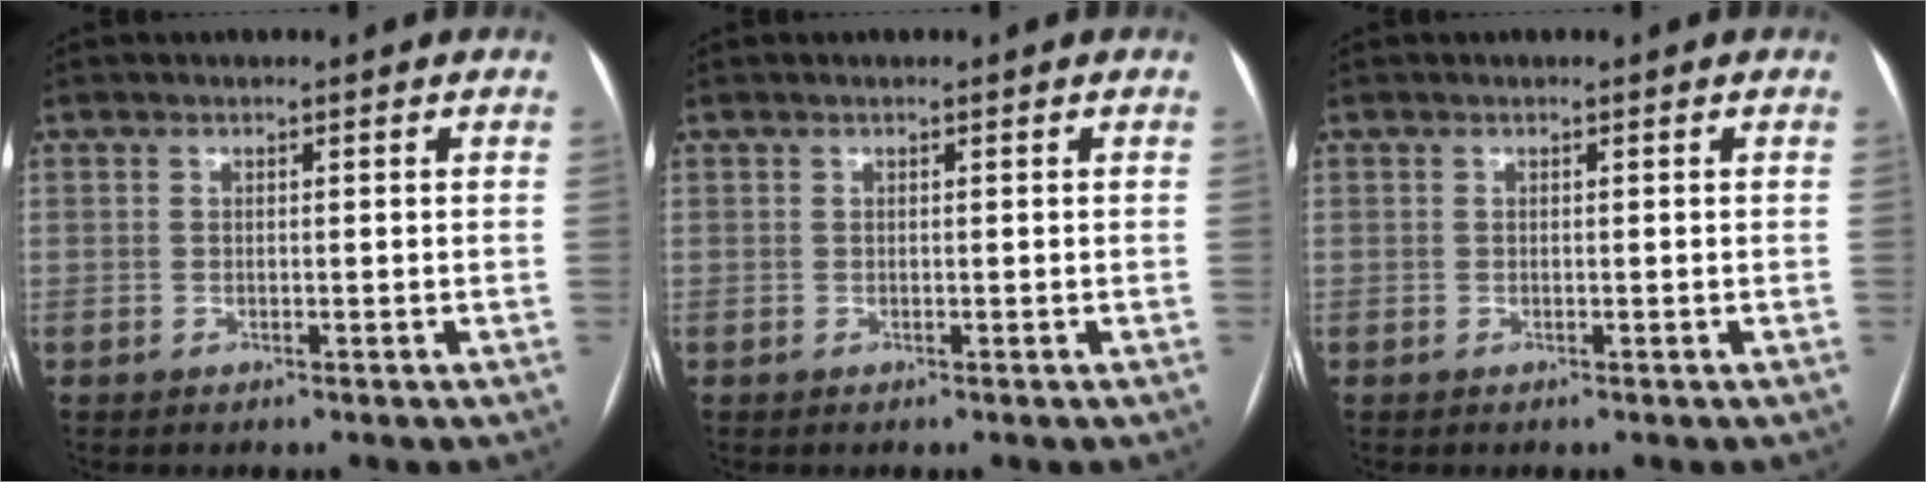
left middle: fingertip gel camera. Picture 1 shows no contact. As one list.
[{"total": 0.0}, {"total": 0.0}]